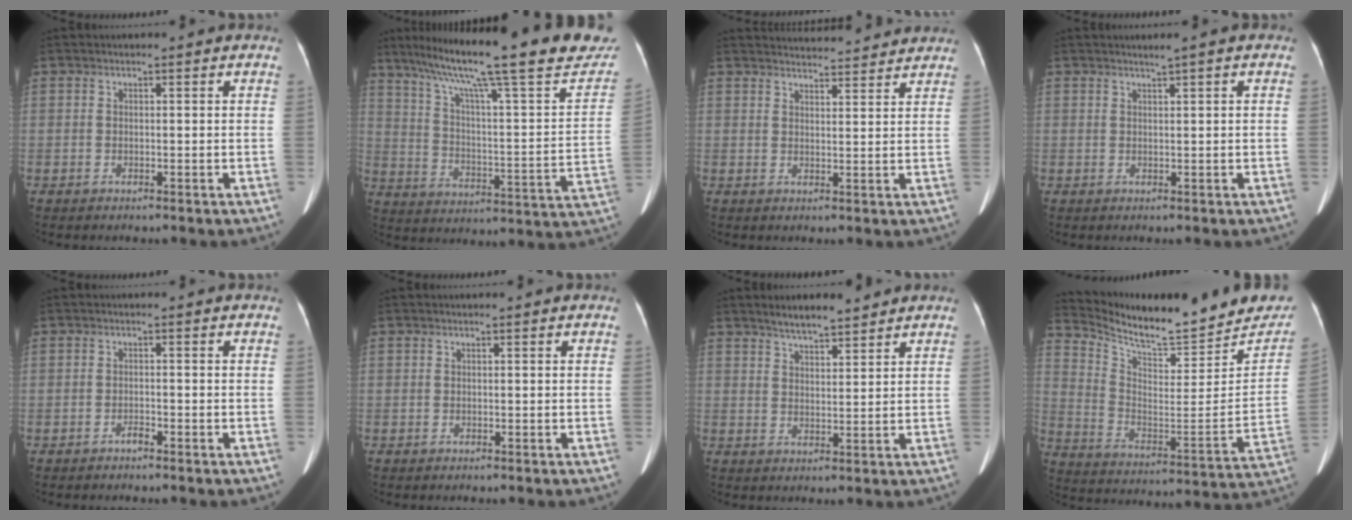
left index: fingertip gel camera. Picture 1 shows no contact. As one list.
[{"total": 30.5, "force": [24.0, 3.7, 18.4], "torque": [-0.279, -0.012, 0.319]}, {"total": 9.7, "force": [9.6, 0.9, 1.5], "torque": [-0.017, 0.017, 0.115]}, {"total": 1.2, "force": [0.8, -0.2, 0.8], "torque": [-0.014, 0.001, 0.017]}, {"total": 0.9, "force": [-0.8, 0.1, 0.4], "torque": [-0.007, 0.001, -0.012]}, {"total": 0.0}, {"total": 4.7, "force": [4.3, 0.5, 1.9], "torque": [-0.042, 0.006, 0.082]}, {"total": 21.7, "force": [19.9, 4.4, 7.6], "torque": [-0.126, -0.058, 0.290]}]